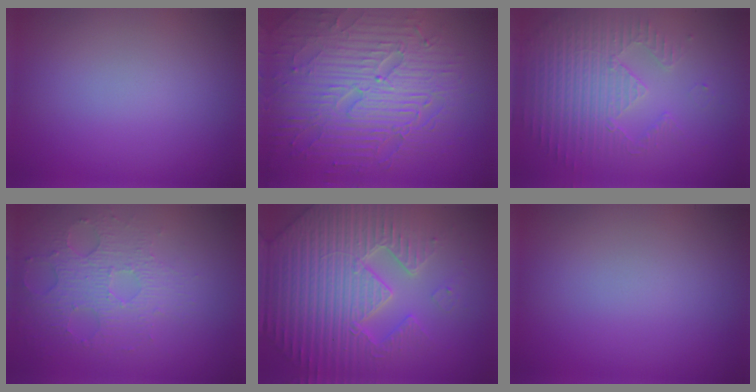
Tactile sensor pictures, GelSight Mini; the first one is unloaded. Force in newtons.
{"total": 9.0, "press": 6.4, "slide": 6.3}
{"total": 3.8, "press": 3.6, "slide": 1.1}
{"total": 3.7, "press": 3.3, "slide": 1.7}
{"total": 7.5, "press": 7.2, "slide": 1.8}
{"total": 0.0}